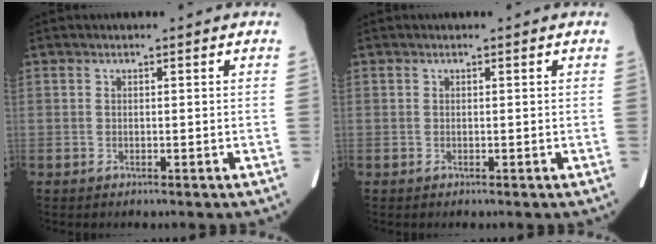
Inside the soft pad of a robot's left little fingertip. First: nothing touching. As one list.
[{"total": 0.0}]